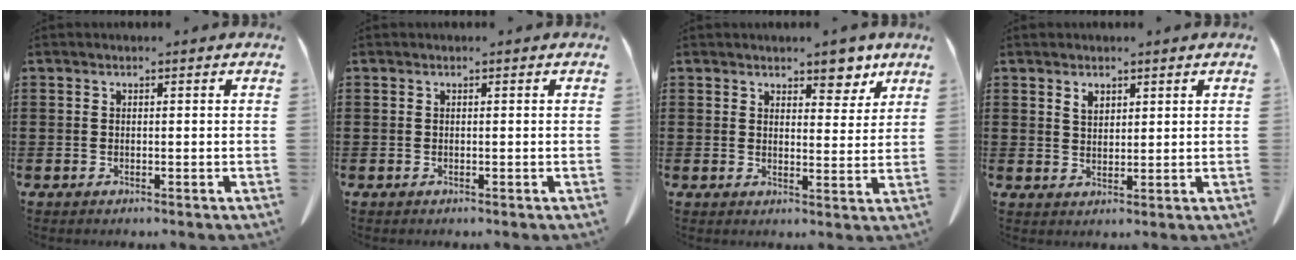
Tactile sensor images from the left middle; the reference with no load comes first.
{"total": 0.0}
{"total": 5.2, "force": [4.4, 2.1, 1.6], "torque": [-0.021, -0.018, 0.077]}
{"total": 2.1, "force": [1.6, 1.1, 0.9], "torque": [-0.022, 0.001, 0.031]}